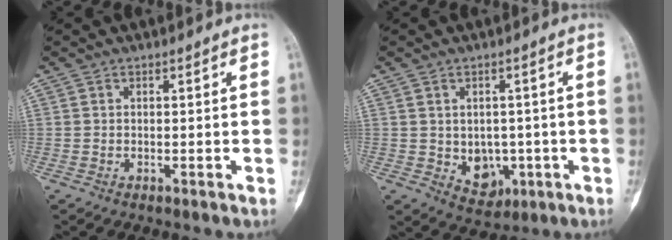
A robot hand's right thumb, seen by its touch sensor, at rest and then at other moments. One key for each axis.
{"total": 6.0, "fx": -1.0, "fy": 4.8, "fz": 3.5, "tx": -0.018, "ty": 0.000, "tz": 0.001}